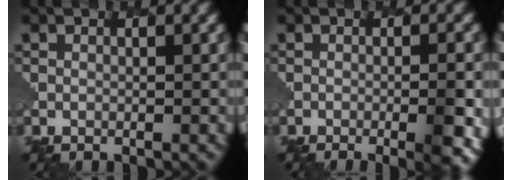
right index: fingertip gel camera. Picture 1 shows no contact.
{"total": 5.4, "force": [-1.6, 1.9, 4.8], "torque": [-0.051, 0.004, -0.012]}